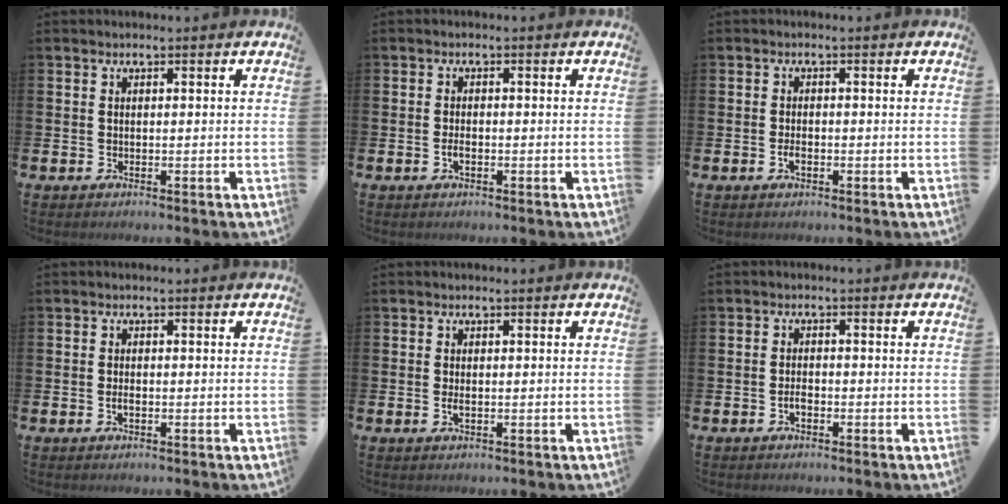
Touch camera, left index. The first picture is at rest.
{"total": 1.4, "force": [-0.5, 0.7, 1.1], "torque": [-0.028, 0.003, -0.009]}
{"total": 1.5, "force": [-0.6, 0.7, 1.1], "torque": [-0.028, 0.002, -0.010]}
{"total": 1.1, "force": [-0.3, 0.5, 0.9], "torque": [-0.024, 0.003, -0.005]}
{"total": 1.3, "force": [-0.1, 0.5, 1.2], "torque": [-0.022, 0.001, -0.004]}
{"total": 1.6, "force": [-0.8, 0.8, 1.1], "torque": [-0.029, 0.004, -0.014]}